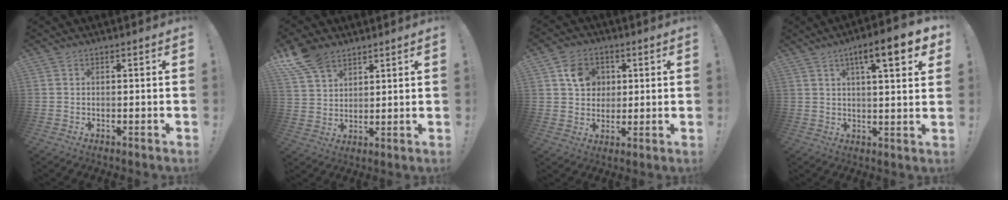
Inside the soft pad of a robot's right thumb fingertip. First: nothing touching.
{"total": 10.1, "force": [7.3, 5.8, 3.8], "torque": [-0.084, -0.035, 0.146]}
{"total": 9.0, "force": [3.3, 7.7, 3.3], "torque": [-0.042, -0.008, 0.065]}
{"total": 11.2, "force": [5.3, 2.2, 9.6], "torque": [-0.132, -0.022, 0.077]}